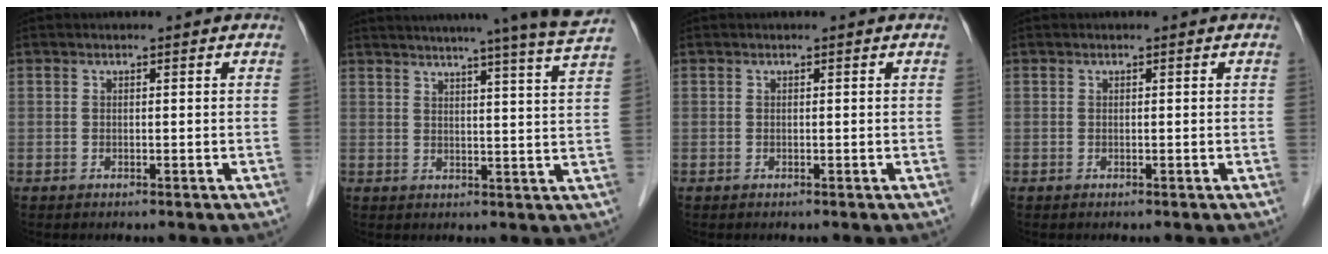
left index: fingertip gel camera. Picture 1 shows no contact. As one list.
[{"total": 17.7, "force": [15.8, -2.3, 7.8], "torque": [-0.125, -0.048, 0.186]}, {"total": 0.0}, {"total": 0.0}]